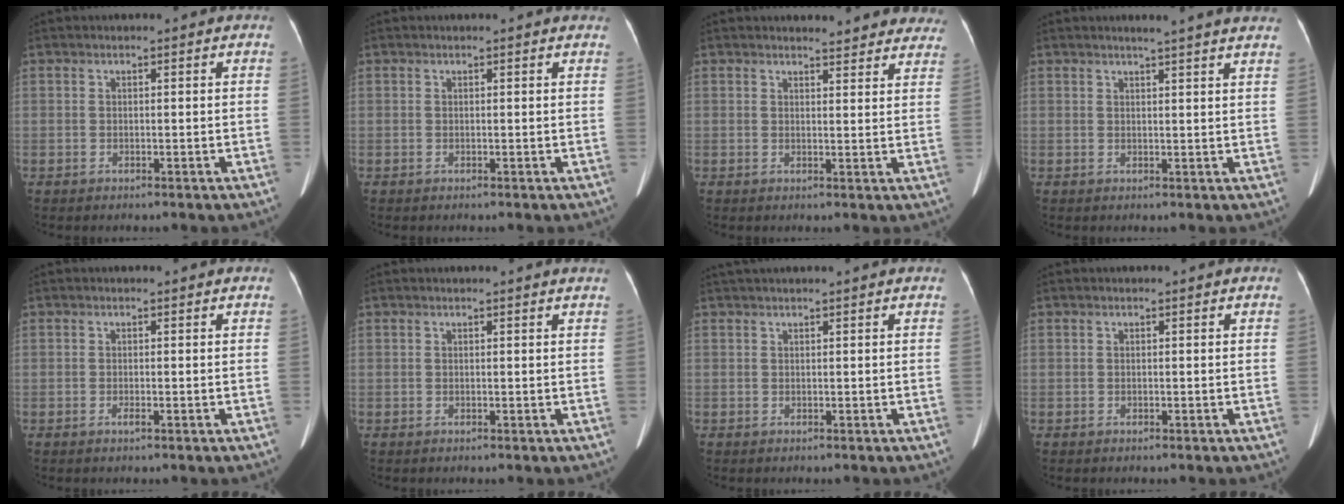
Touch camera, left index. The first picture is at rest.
{"total": 2.1, "force": [2.0, 0.3, 0.6], "torque": [-0.012, 0.008, 0.010]}
{"total": 10.1, "force": [9.7, 2.5, 1.7], "torque": [0.012, -0.015, 0.083]}
{"total": 8.1, "force": [7.1, -0.2, 3.9], "torque": [-0.050, 0.011, 0.068]}
{"total": 0.6, "force": [-0.3, 0.1, 0.5], "torque": [-0.011, -0.002, -0.005]}
{"total": 1.5, "force": [1.4, -0.3, 0.5], "torque": [-0.016, -0.002, 0.014]}
{"total": 3.6, "force": [3.3, 0.2, 1.5], "torque": [-0.017, 0.047, 0.050]}
{"total": 0.0}